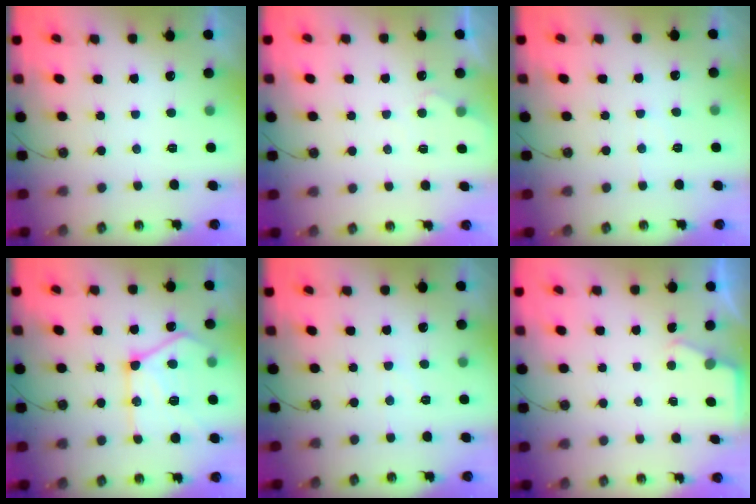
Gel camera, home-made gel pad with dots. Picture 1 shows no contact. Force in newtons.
{"total": 3.8, "press": 3.7, "slide": 0.5}
{"total": 3.9, "press": 3.9, "slide": 0.6}
{"total": 19.0, "press": 19.0, "slide": 1.4}
{"total": 2.4, "press": 2.4, "slide": 0.5}
{"total": 2.3, "press": 2.3, "slide": 0.4}